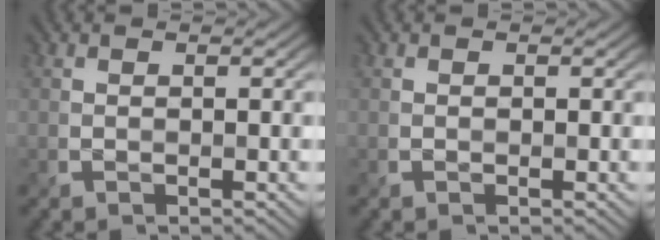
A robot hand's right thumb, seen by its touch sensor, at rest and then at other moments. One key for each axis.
{"total": 0.0}